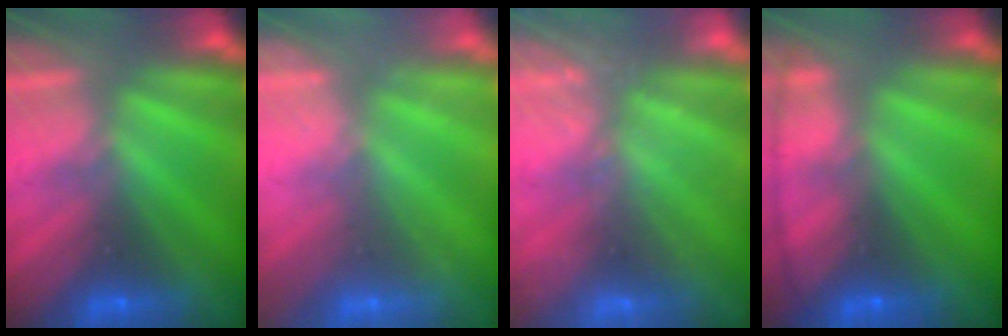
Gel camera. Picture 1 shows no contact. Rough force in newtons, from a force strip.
{"total": 2.4}
{"total": 2.5}
{"total": 9.1}